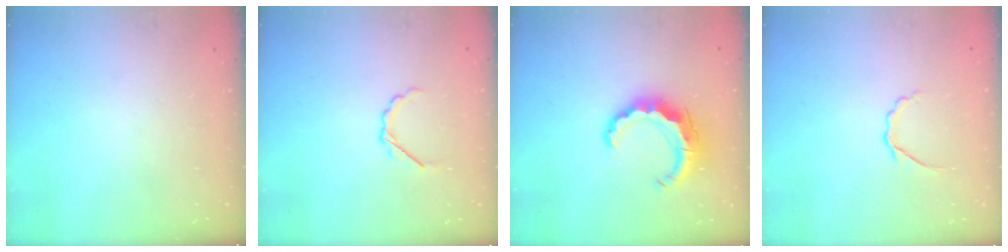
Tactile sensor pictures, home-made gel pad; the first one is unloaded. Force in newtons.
{"total": 2.9, "press": 2.7, "slide": 0.9}
{"total": 8.9, "press": 8.8, "slide": 1.1}
{"total": 2.9, "press": 2.7, "slide": 0.8}